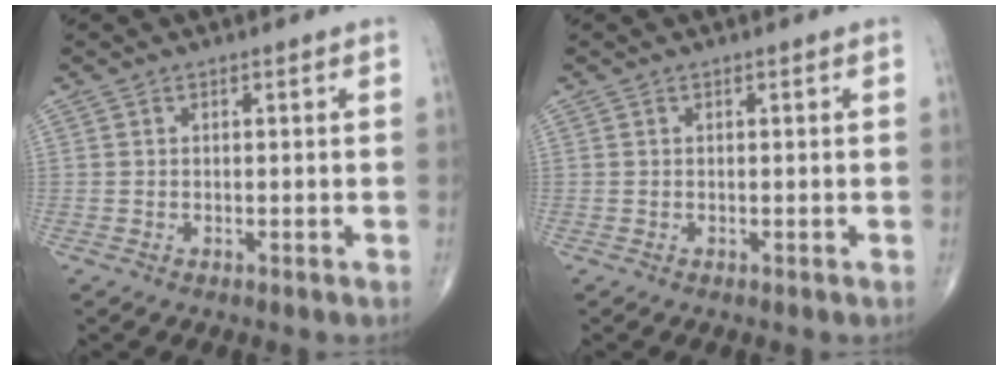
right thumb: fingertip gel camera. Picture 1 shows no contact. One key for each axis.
{"total": 0.0}